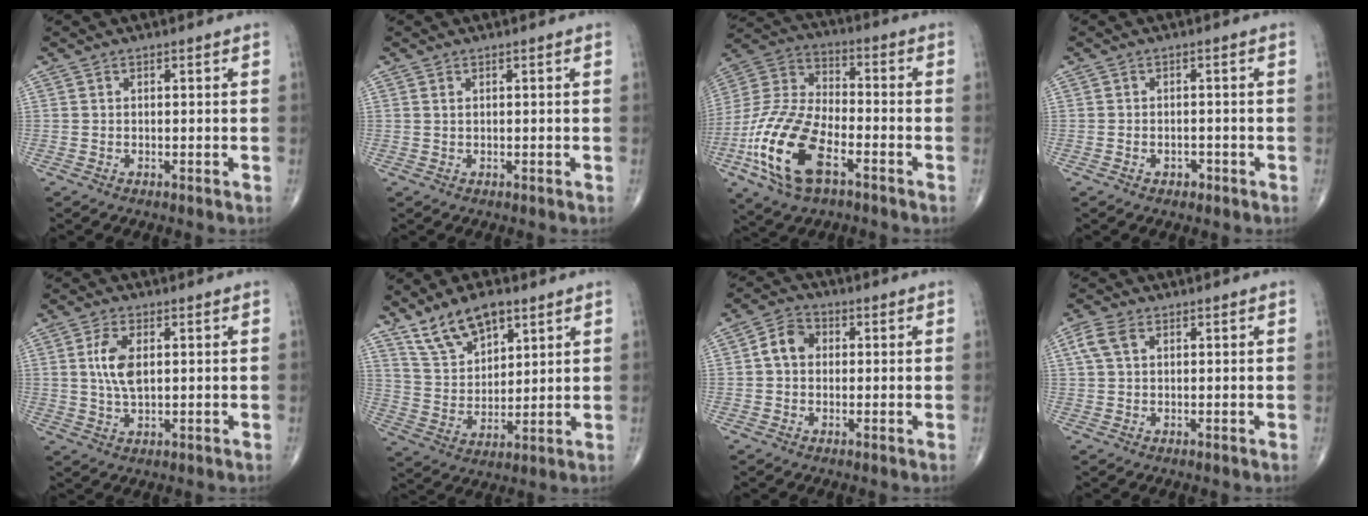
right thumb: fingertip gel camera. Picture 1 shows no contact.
{"total": 0.5, "force": [0.3, 0.2, 0.4], "torque": [-0.008, 0.002, 0.007]}
{"total": 19.3, "force": [-7.8, 9.4, 14.9], "torque": [-0.312, 0.026, -0.149]}
{"total": 1.8, "force": [-0.9, 1.3, 0.8], "torque": [-0.005, 0.008, -0.011]}
{"total": 6.3, "force": [1.2, 3.1, 5.4], "torque": [-0.111, -0.005, 0.022]}
{"total": 11.5, "force": [7.6, 5.5, 6.6], "torque": [-0.104, -0.031, 0.152]}
{"total": 5.4, "force": [0.5, 4.2, 3.2], "torque": [-0.048, 0.016, -0.001]}
{"total": 3.9, "force": [1.4, 2.3, 2.8], "torque": [-0.069, 0.014, 0.029]}